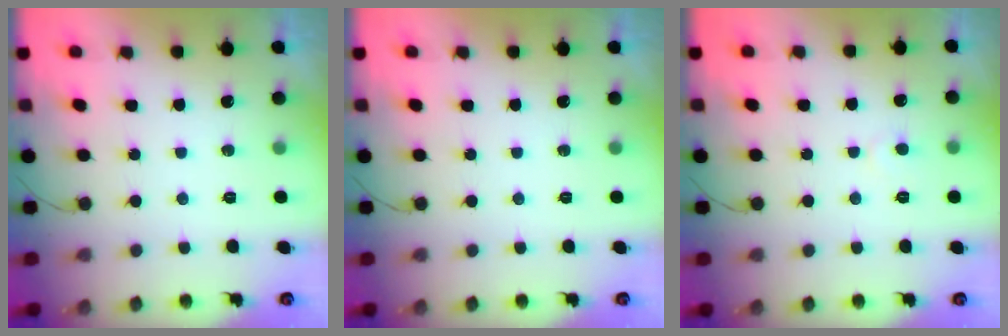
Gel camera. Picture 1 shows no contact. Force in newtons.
{"total": 0.0}
{"total": 3.9, "press": 3.9, "slide": 0.4}